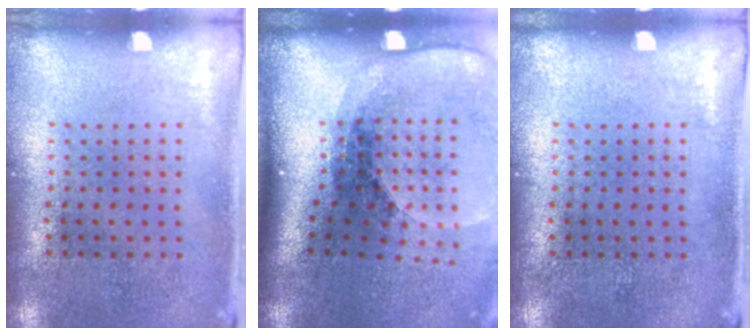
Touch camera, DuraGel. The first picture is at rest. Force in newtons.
{"total": 2.6, "press": 1.9, "slide": 1.8}
{"total": 0.0}